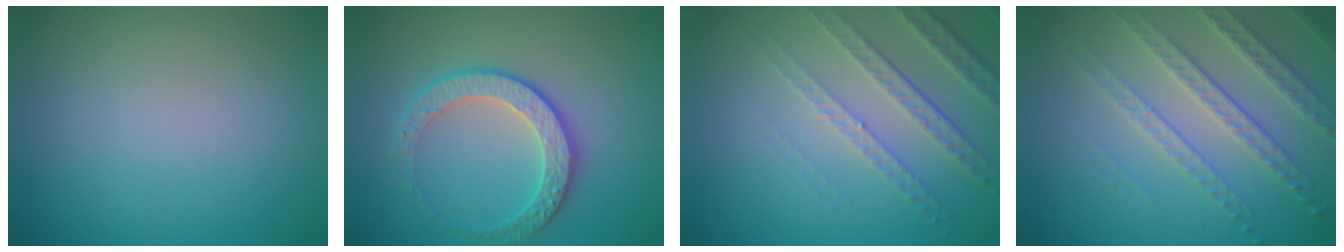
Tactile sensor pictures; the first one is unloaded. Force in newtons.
{"total": 3.7, "press": 3.5, "slide": 1.2}
{"total": 4.7, "press": 3.2, "slide": 3.4}
{"total": 4.0, "press": 3.7, "slide": 1.6}